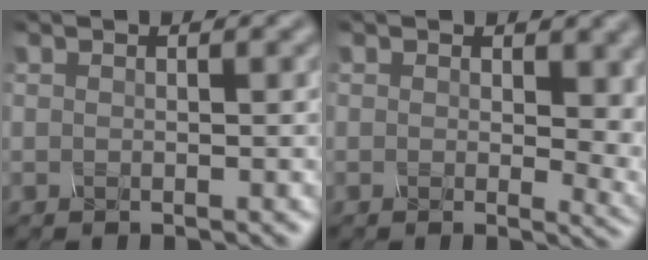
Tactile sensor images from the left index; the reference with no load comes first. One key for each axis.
{"total": 5.7, "fx": 0.9, "fy": 3.5, "fz": 4.4, "tx": -0.040, "ty": -0.009, "tz": 0.011}